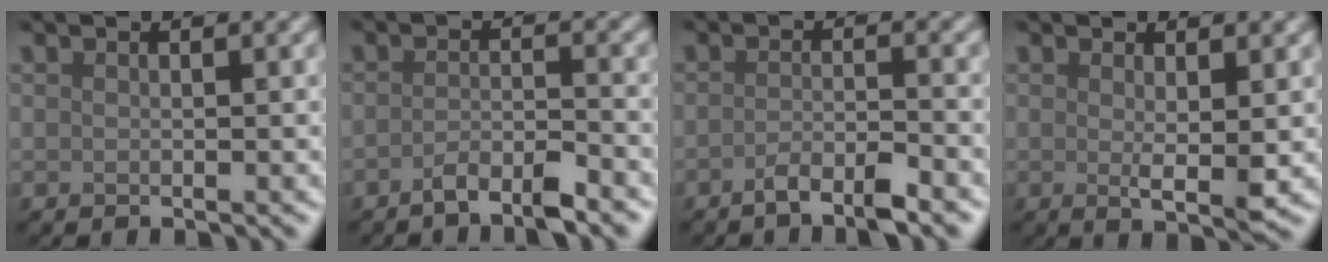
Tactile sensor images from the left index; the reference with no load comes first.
{"total": 3.0, "force": [-2.2, 0.6, 2.0], "torque": [-0.031, 0.004, -0.048]}
{"total": 3.0, "force": [-2.0, 0.6, 2.2], "torque": [-0.035, 0.004, -0.044]}
{"total": 2.4, "force": [0.4, 0.3, 2.3], "torque": [-0.036, -0.010, 0.008]}